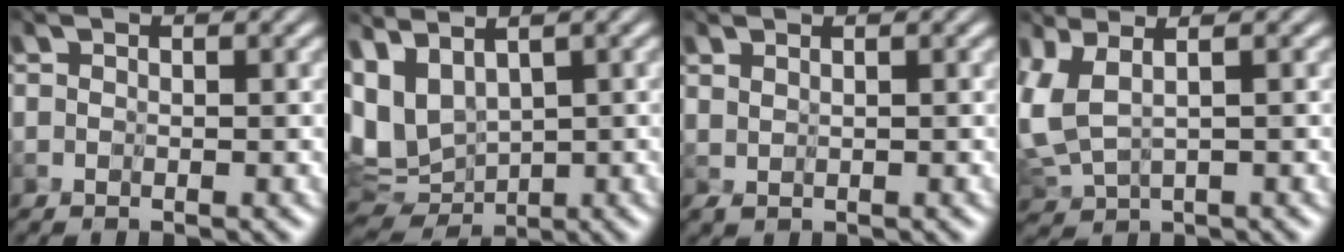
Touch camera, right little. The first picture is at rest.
{"total": 7.1, "force": [1.8, 4.4, 5.2], "torque": [-0.122, -0.006, 0.059]}
{"total": 1.8, "force": [1.0, 0.7, 1.3], "torque": [-0.034, 0.002, 0.021]}
{"total": 3.0, "force": [1.1, 0.8, 2.7], "torque": [-0.100, 0.000, 0.033]}